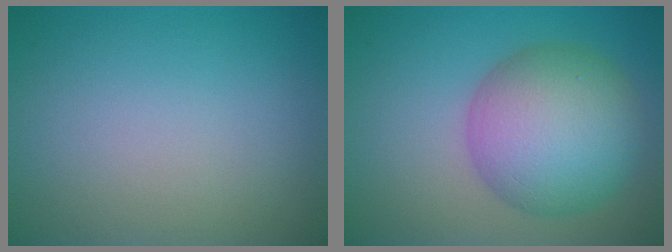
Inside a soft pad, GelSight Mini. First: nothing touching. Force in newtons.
{"total": 9.2, "press": 9.2, "slide": 0.2}